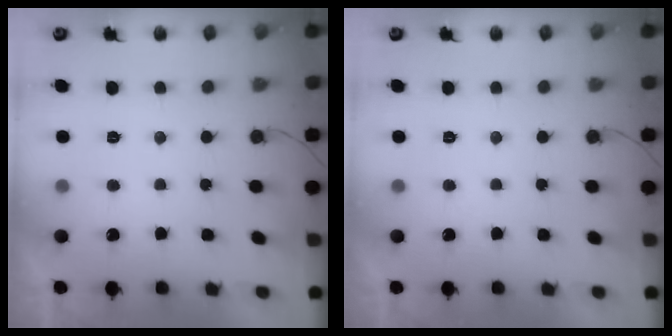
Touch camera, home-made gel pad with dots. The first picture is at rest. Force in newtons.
{"total": 0.0}